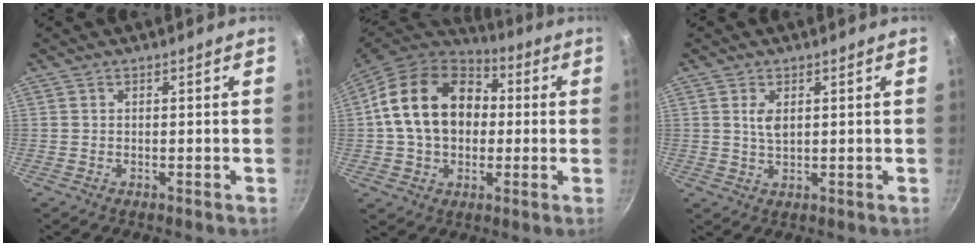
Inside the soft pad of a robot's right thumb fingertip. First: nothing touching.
{"total": 19.1, "force": [2.2, 14.3, 12.5], "torque": [-0.191, 0.030, 0.029]}
{"total": 2.9, "force": [0.9, 1.6, 2.3], "torque": [-0.040, -0.007, 0.018]}